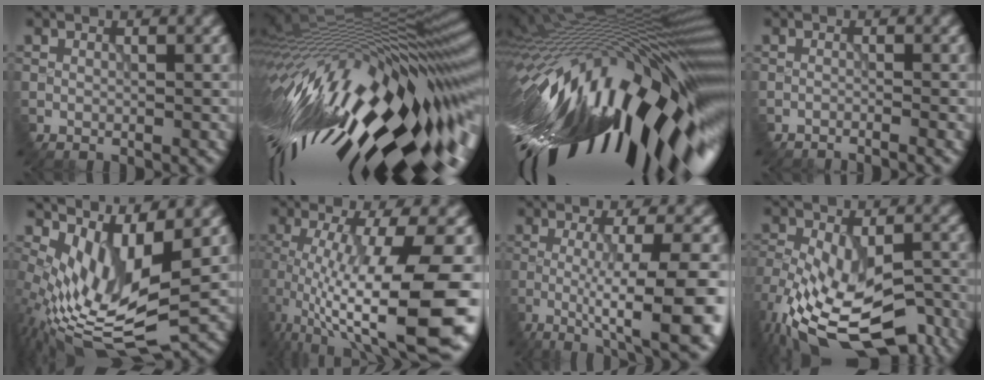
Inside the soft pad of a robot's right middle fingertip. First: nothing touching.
{"total": 17.4, "force": [-2.1, 4.8, 16.6], "torque": [-0.293, -0.008, -0.037]}
{"total": 18.7, "force": [-4.6, 6.1, 17.0], "torque": [-0.283, -0.006, -0.091]}
{"total": 1.8, "force": [-1.7, -0.1, 0.6], "torque": [-0.010, 0.011, -0.037]}
{"total": 8.7, "force": [0.0, 3.7, 7.8], "torque": [-0.176, -0.019, 0.006]}
{"total": 12.9, "force": [-2.5, 3.2, 12.3], "torque": [-0.207, -0.009, -0.035]}
{"total": 11.1, "force": [-3.6, 2.3, 10.2], "torque": [-0.155, -0.002, -0.052]}
{"total": 14.3, "force": [-8.8, 7.0, 8.8], "torque": [-0.175, -0.022, -0.124]}